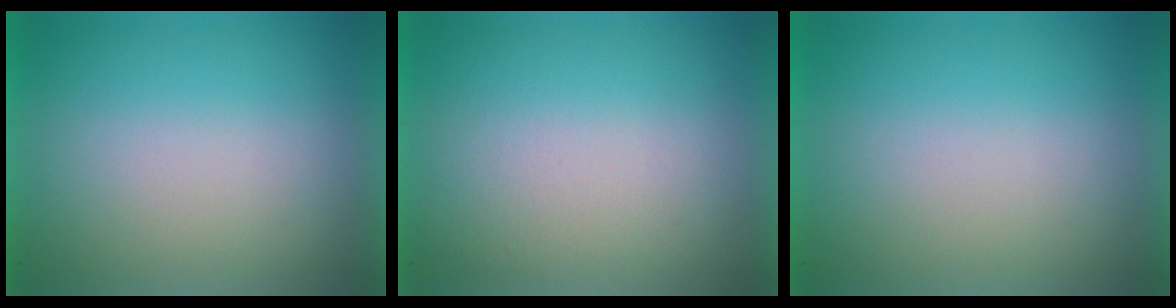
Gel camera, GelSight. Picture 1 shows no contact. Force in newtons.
{"total": 1.4}
{"total": 0.0}